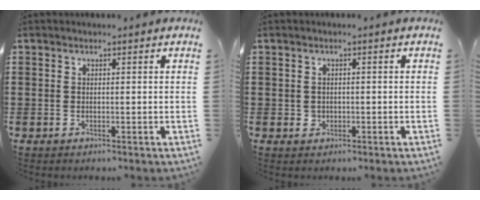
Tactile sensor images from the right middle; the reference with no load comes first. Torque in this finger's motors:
{"motor_torque": [0.21, -0.18, 0.00, 0.00]}